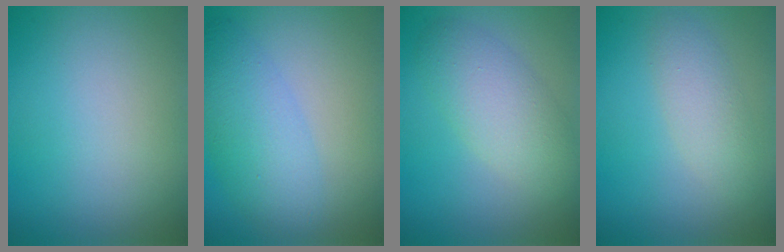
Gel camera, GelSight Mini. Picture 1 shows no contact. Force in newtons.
{"total": 4.3, "press": 4.3, "slide": 0.1}
{"total": 4.5, "press": 4.4, "slide": 0.4}
{"total": 2.4, "press": 2.4, "slide": 0.2}